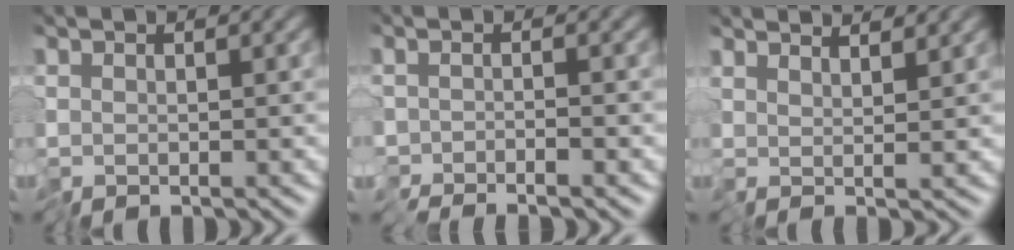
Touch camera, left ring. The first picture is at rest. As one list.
[{"total": 1.1, "force": [-1.0, -0.5, 0.0], "torque": [-0.002, -0.006, -0.020]}, {"total": 3.3, "force": [3.1, 0.1, 1.2], "torque": [-0.018, 0.010, 0.033]}]